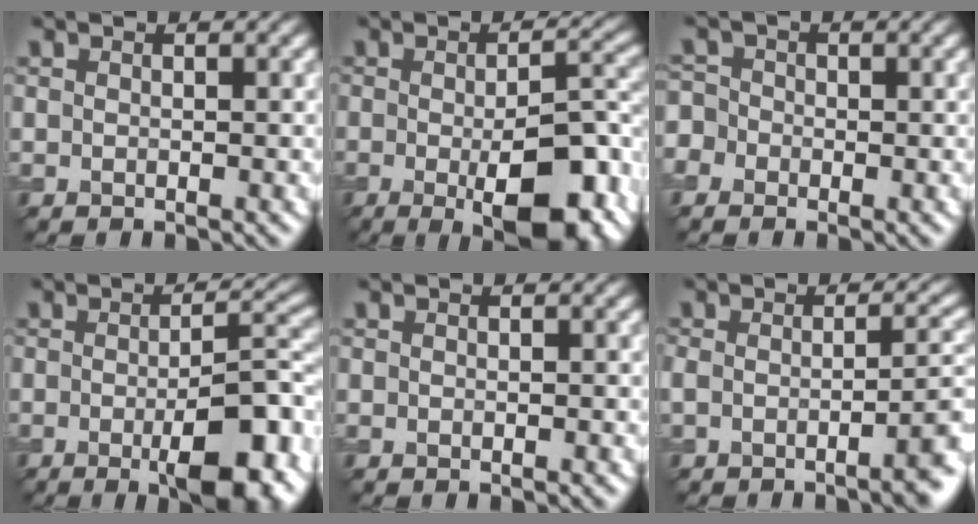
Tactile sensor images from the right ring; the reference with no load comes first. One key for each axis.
{"total": 10.2, "fx": -3.0, "fy": 3.2, "fz": 9.2, "tx": -0.132, "ty": -0.007, "tz": -0.028}
{"total": 2.1, "fx": -1.7, "fy": 1.2, "fz": -0.1, "tx": 0.002, "ty": 0.011, "tz": -0.028}
{"total": 9.6, "fx": -3.1, "fy": 2.7, "fz": 8.6, "tx": -0.118, "ty": -0.003, "tz": -0.031}
{"total": 0.0}
{"total": 4.7, "fx": -1.9, "fy": 1.0, "fz": 4.2, "tx": -0.047, "ty": 0.004, "tz": -0.025}